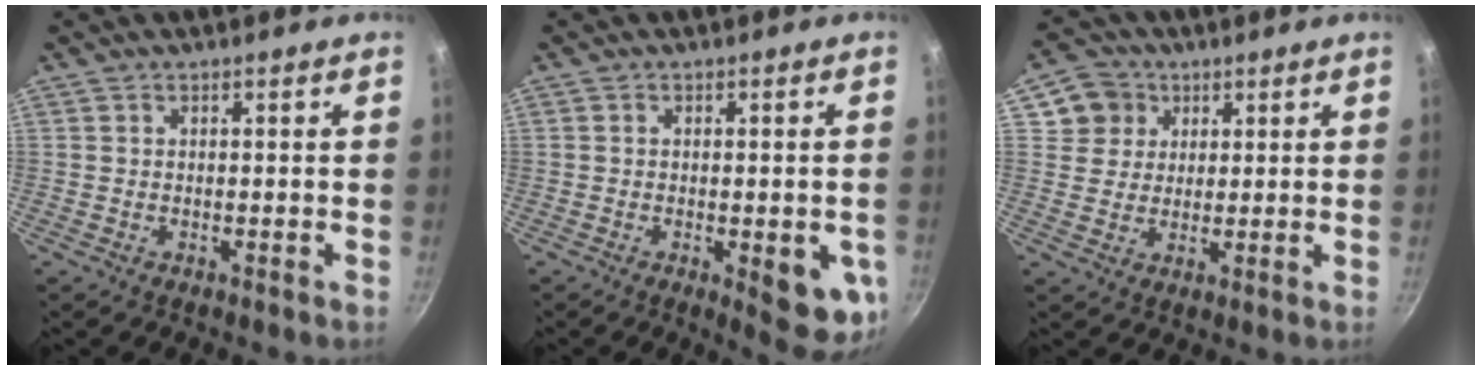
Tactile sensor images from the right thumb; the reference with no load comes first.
{"total": 9.7, "force": [-2.6, 3.3, 8.8], "torque": [-0.079, 0.001, -0.026]}
{"total": 7.2, "force": [2.9, 6.4, 1.3], "torque": [0.017, 0.009, 0.044]}